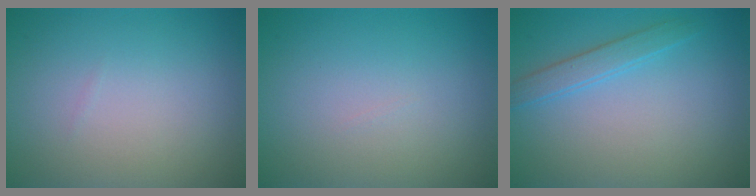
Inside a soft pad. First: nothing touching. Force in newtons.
{"total": 0.0}
{"total": 2.0, "press": 2.0, "slide": 0.1}